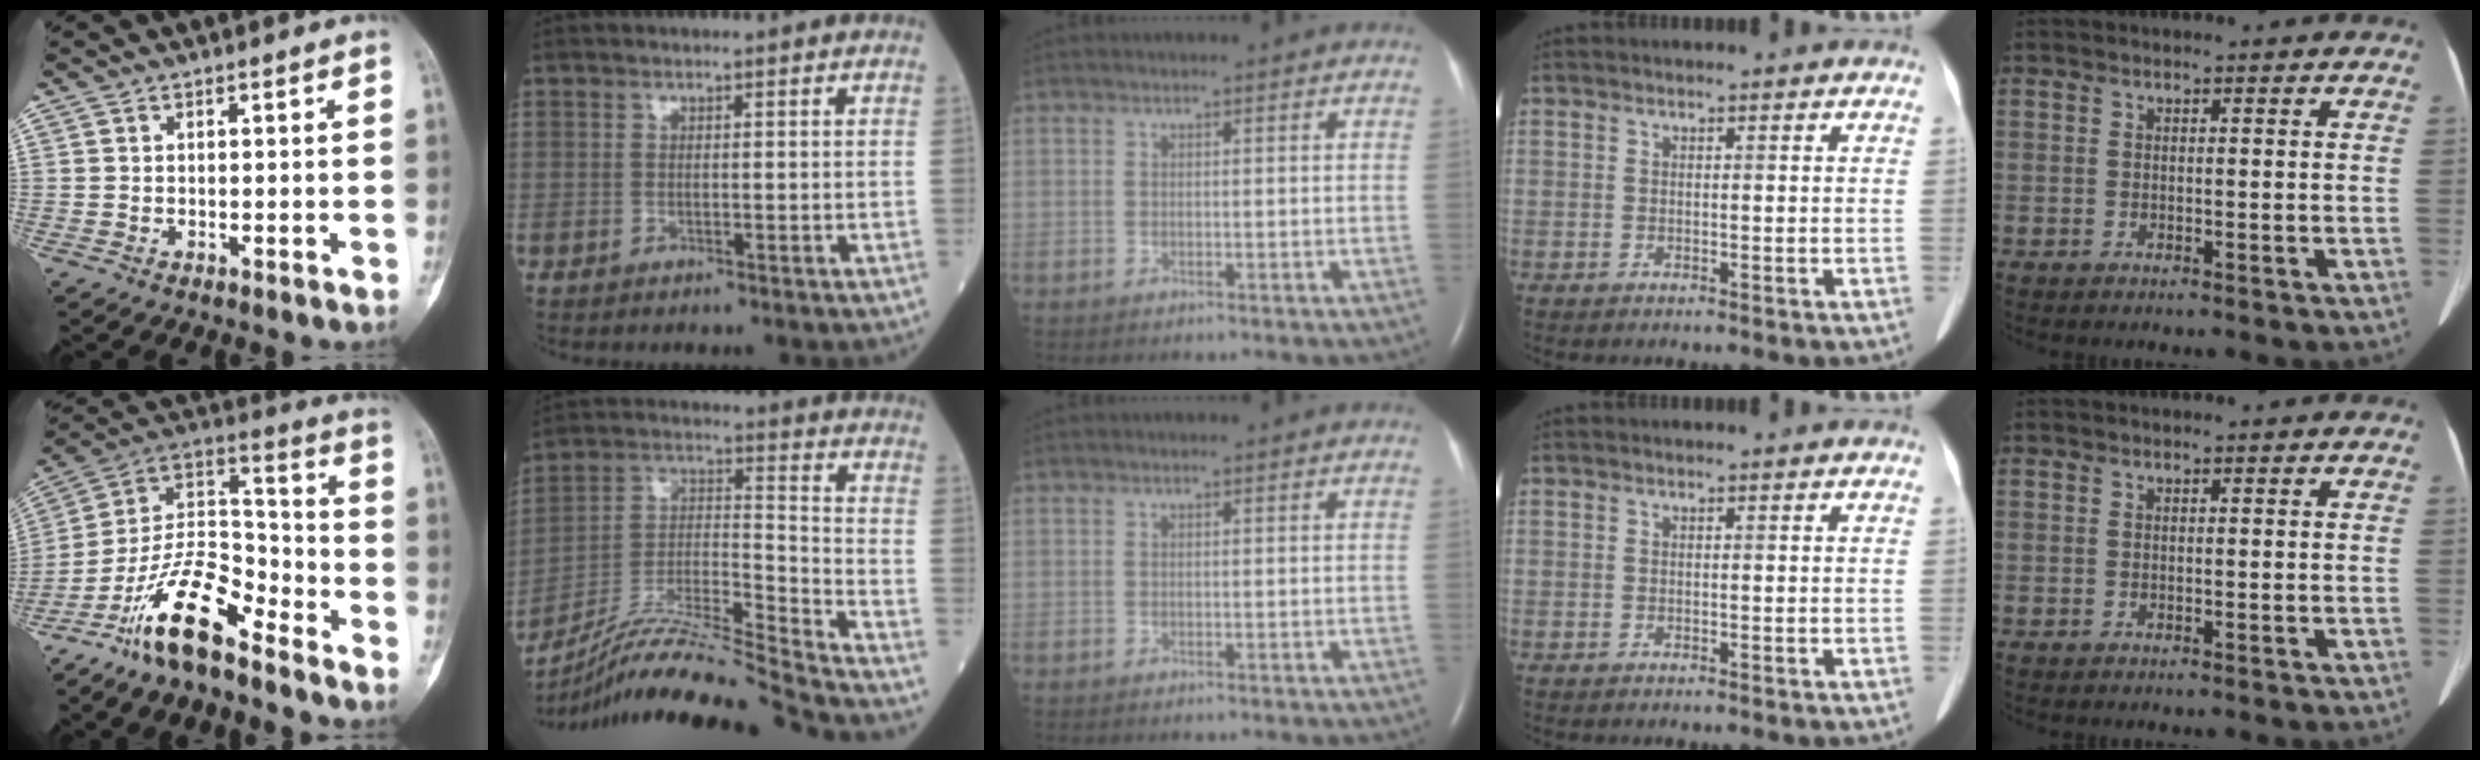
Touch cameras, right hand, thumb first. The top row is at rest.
{"thumb": {"total": 15.7, "force": [-11.1, 5.4, 9.8], "torque": [-0.167, 0.090, -0.210]}, "index": {"total": 19.8, "force": [-18.3, -2.0, 7.4], "torque": [-0.148, -0.004, -0.320]}}